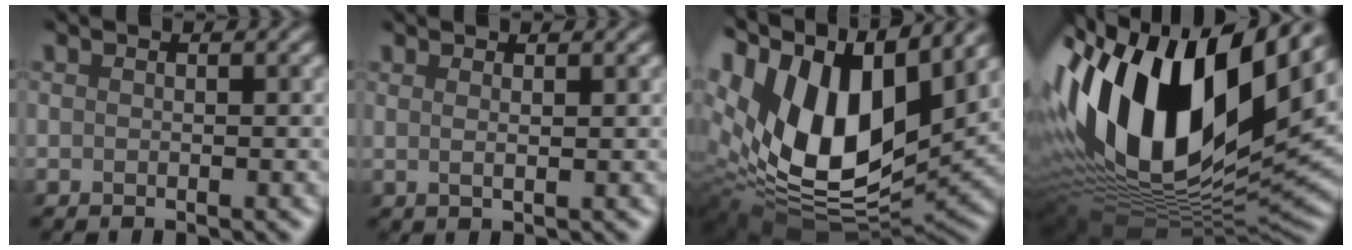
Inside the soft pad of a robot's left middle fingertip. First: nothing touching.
{"total": 0.8, "force": [0.4, 0.1, 0.7], "torque": [-0.012, 0.003, 0.004]}
{"total": 16.2, "force": [5.2, 9.0, 12.4], "torque": [-0.259, 0.014, 0.096]}
{"total": 18.2, "force": [4.2, 9.2, 15.1], "torque": [-0.300, 0.013, 0.065]}